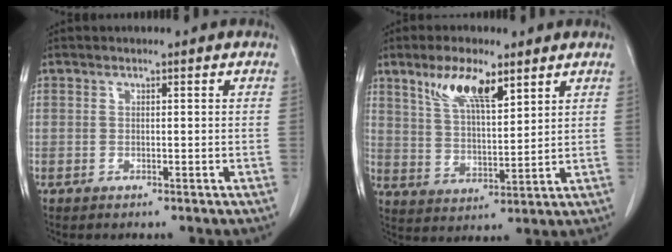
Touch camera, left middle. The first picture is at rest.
{"total": 8.9, "force": [5.5, 2.3, 6.6], "torque": [-0.130, 0.003, 0.108]}